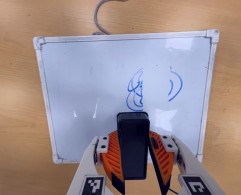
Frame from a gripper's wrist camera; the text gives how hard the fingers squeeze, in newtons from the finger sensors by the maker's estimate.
{"total": 9.4, "left": 9.2, "right": 9.6}